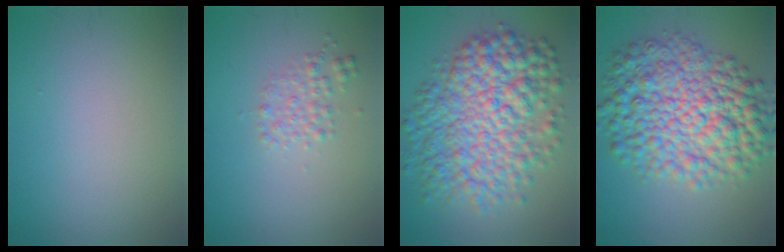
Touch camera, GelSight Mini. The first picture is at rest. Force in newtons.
{"total": 1.7, "press": 1.7, "slide": 0.1}
{"total": 9.9, "press": 9.9, "slide": 0.1}
{"total": 10.8, "press": 10.8, "slide": 0.1}